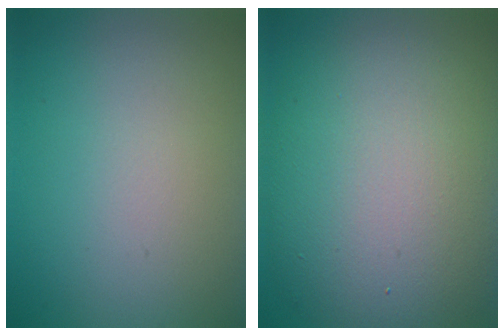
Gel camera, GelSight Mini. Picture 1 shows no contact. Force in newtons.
{"total": 12.4, "press": 12.4, "slide": 0.8}